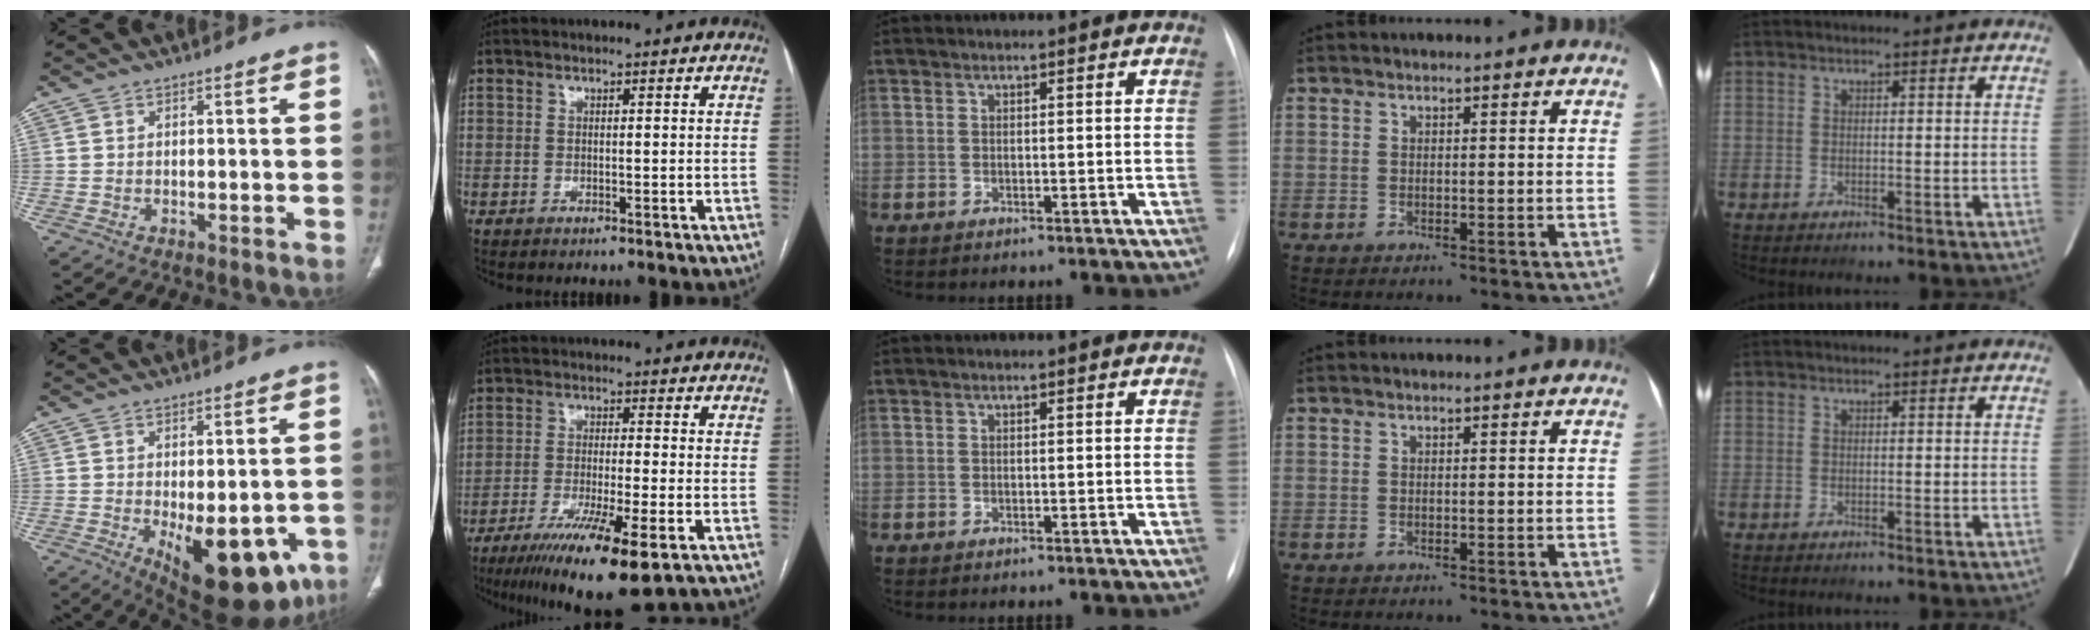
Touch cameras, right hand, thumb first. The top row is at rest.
{"thumb": {"total": 17.4, "force": [-6.4, 8.3, 13.9], "torque": [-0.137, -0.009, -0.066]}, "index": {"total": 13.4, "force": [-7.7, 0.6, 10.9], "torque": [-0.183, -0.035, -0.126]}}